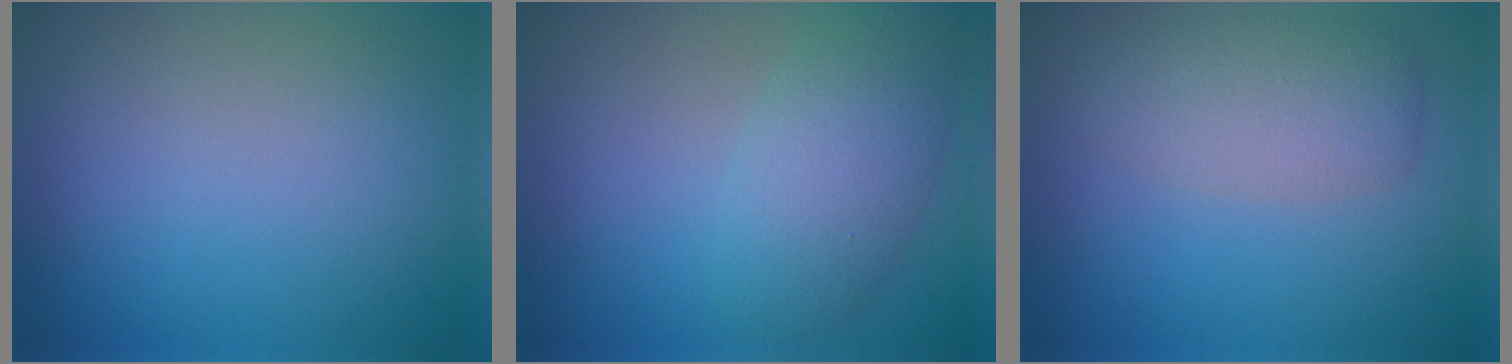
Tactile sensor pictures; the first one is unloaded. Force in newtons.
{"total": 4.3, "press": 4.3, "slide": 0.1}
{"total": 3.7, "press": 3.7, "slide": 0.2}